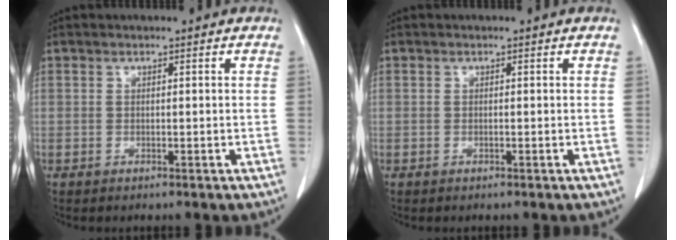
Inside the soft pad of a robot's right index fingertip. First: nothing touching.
{"total": 0.0}